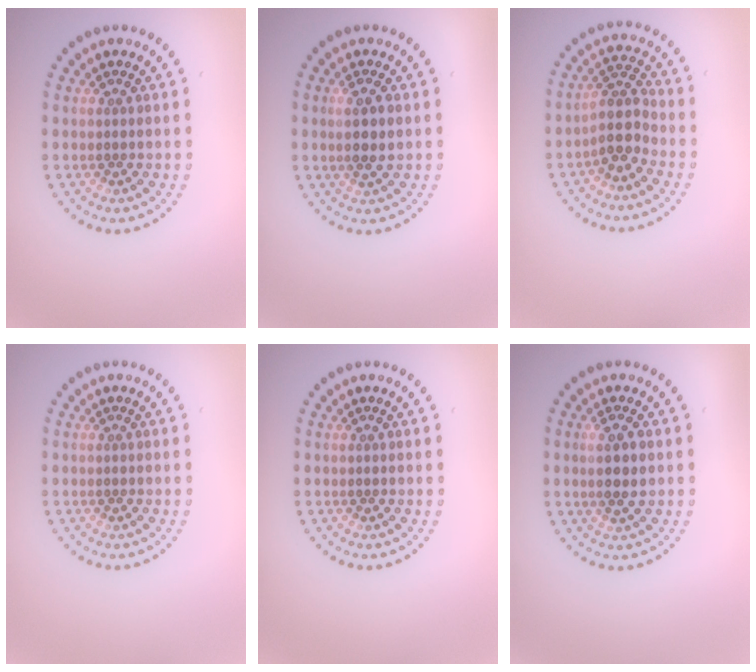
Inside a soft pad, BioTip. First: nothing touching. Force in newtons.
{"total": 2.1, "press": 2.0, "slide": 0.7}
{"total": 3.2, "press": 2.6, "slide": 2.0}
{"total": 0.0}
{"total": 0.0}
{"total": 2.4, "press": 2.3, "slide": 0.7}